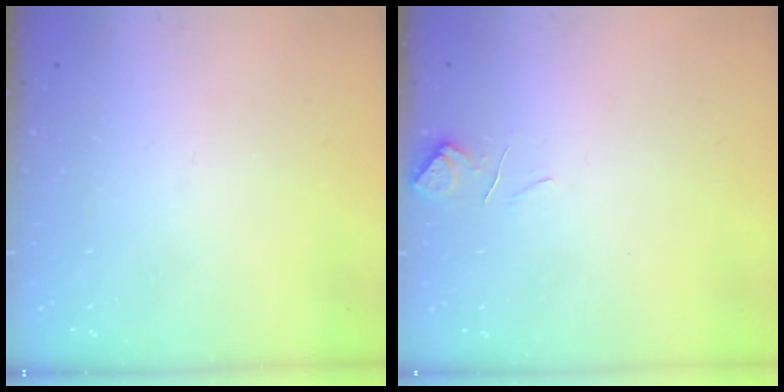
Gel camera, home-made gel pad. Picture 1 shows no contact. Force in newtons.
{"total": 0.8, "press": 0.3, "slide": 0.7}